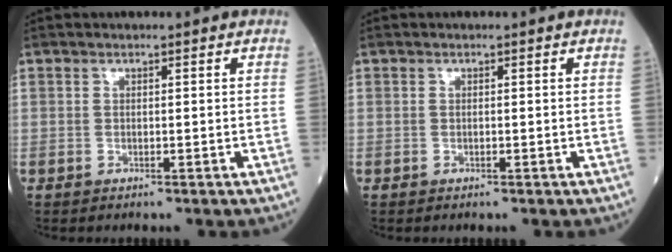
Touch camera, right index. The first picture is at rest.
{"total": 0.0}